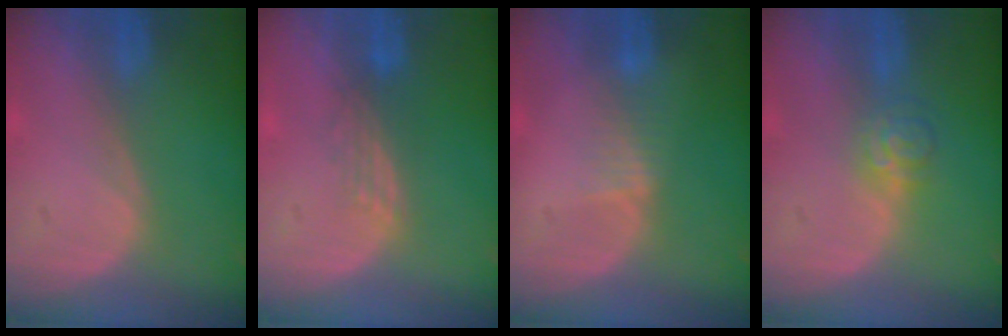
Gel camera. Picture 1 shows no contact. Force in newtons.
{"total": 2.9, "press": 2.4, "slide": 1.6}
{"total": 1.9, "press": 1.9, "slide": 0.2}
{"total": 3.6, "press": 3.5, "slide": 0.5}